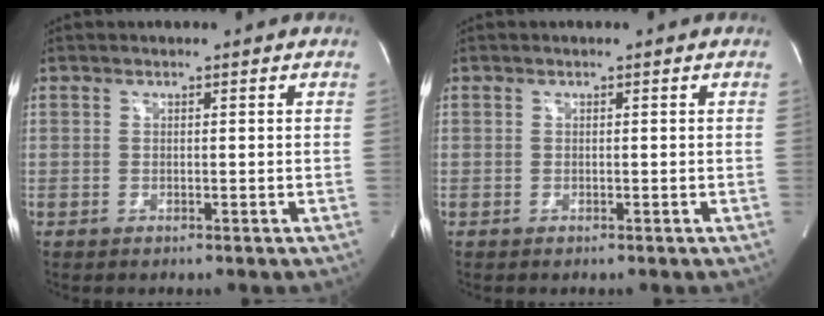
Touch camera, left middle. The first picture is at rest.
{"total": 0.0}